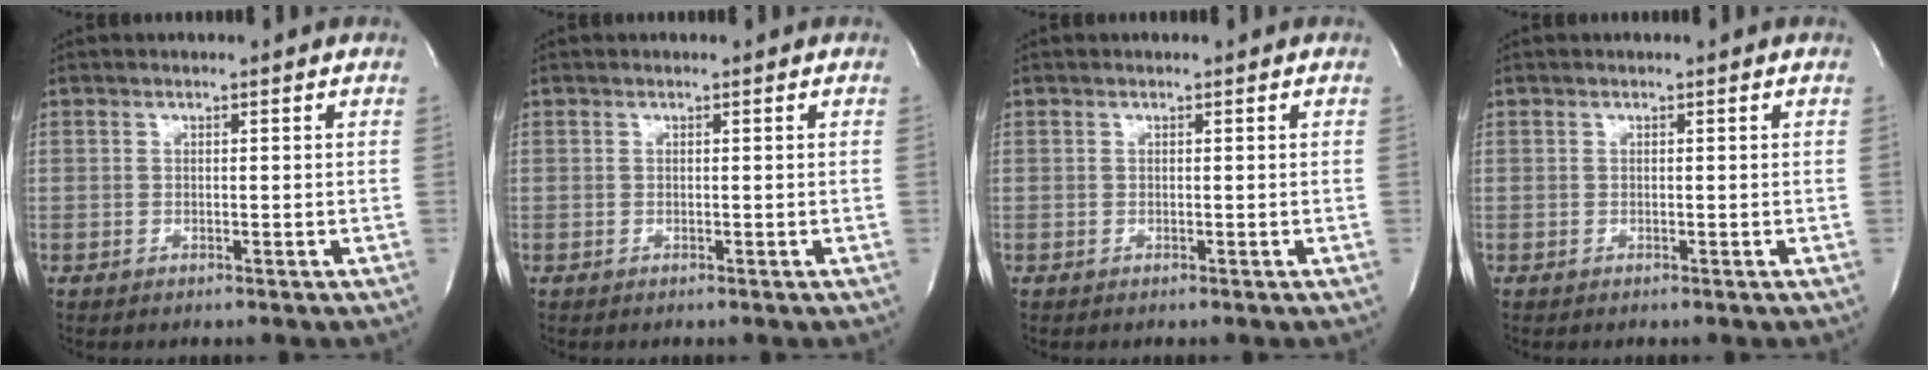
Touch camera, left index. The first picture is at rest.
{"total": 0.0}
{"total": 0.0}
{"total": 0.0}